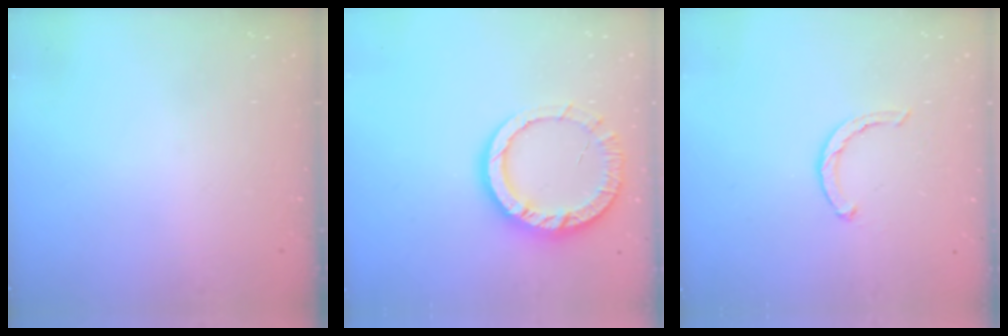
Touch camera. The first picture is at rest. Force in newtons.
{"total": 11.9, "press": 11.8, "slide": 1.9}
{"total": 2.7, "press": 2.7, "slide": 0.4}